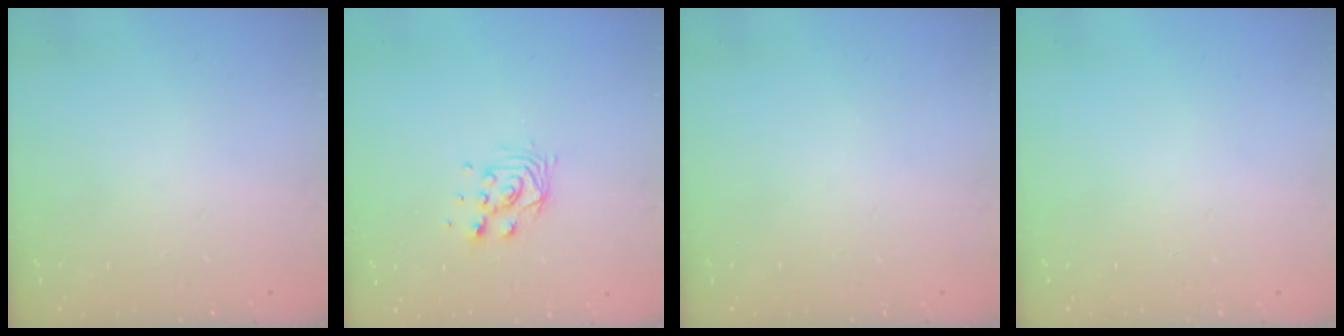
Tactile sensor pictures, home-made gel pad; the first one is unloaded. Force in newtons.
{"total": 7.0, "press": 7.0, "slide": 0.4}
{"total": 0.0}
{"total": 0.0}